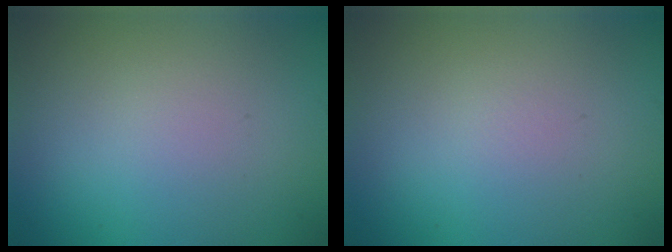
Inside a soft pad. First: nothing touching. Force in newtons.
{"total": 0.0}